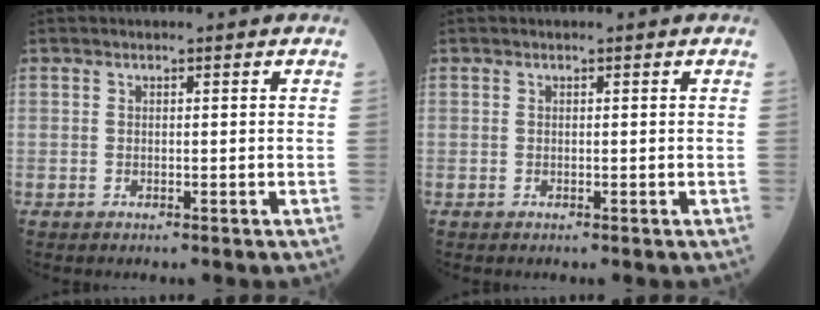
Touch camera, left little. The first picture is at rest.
{"total": 0.0}